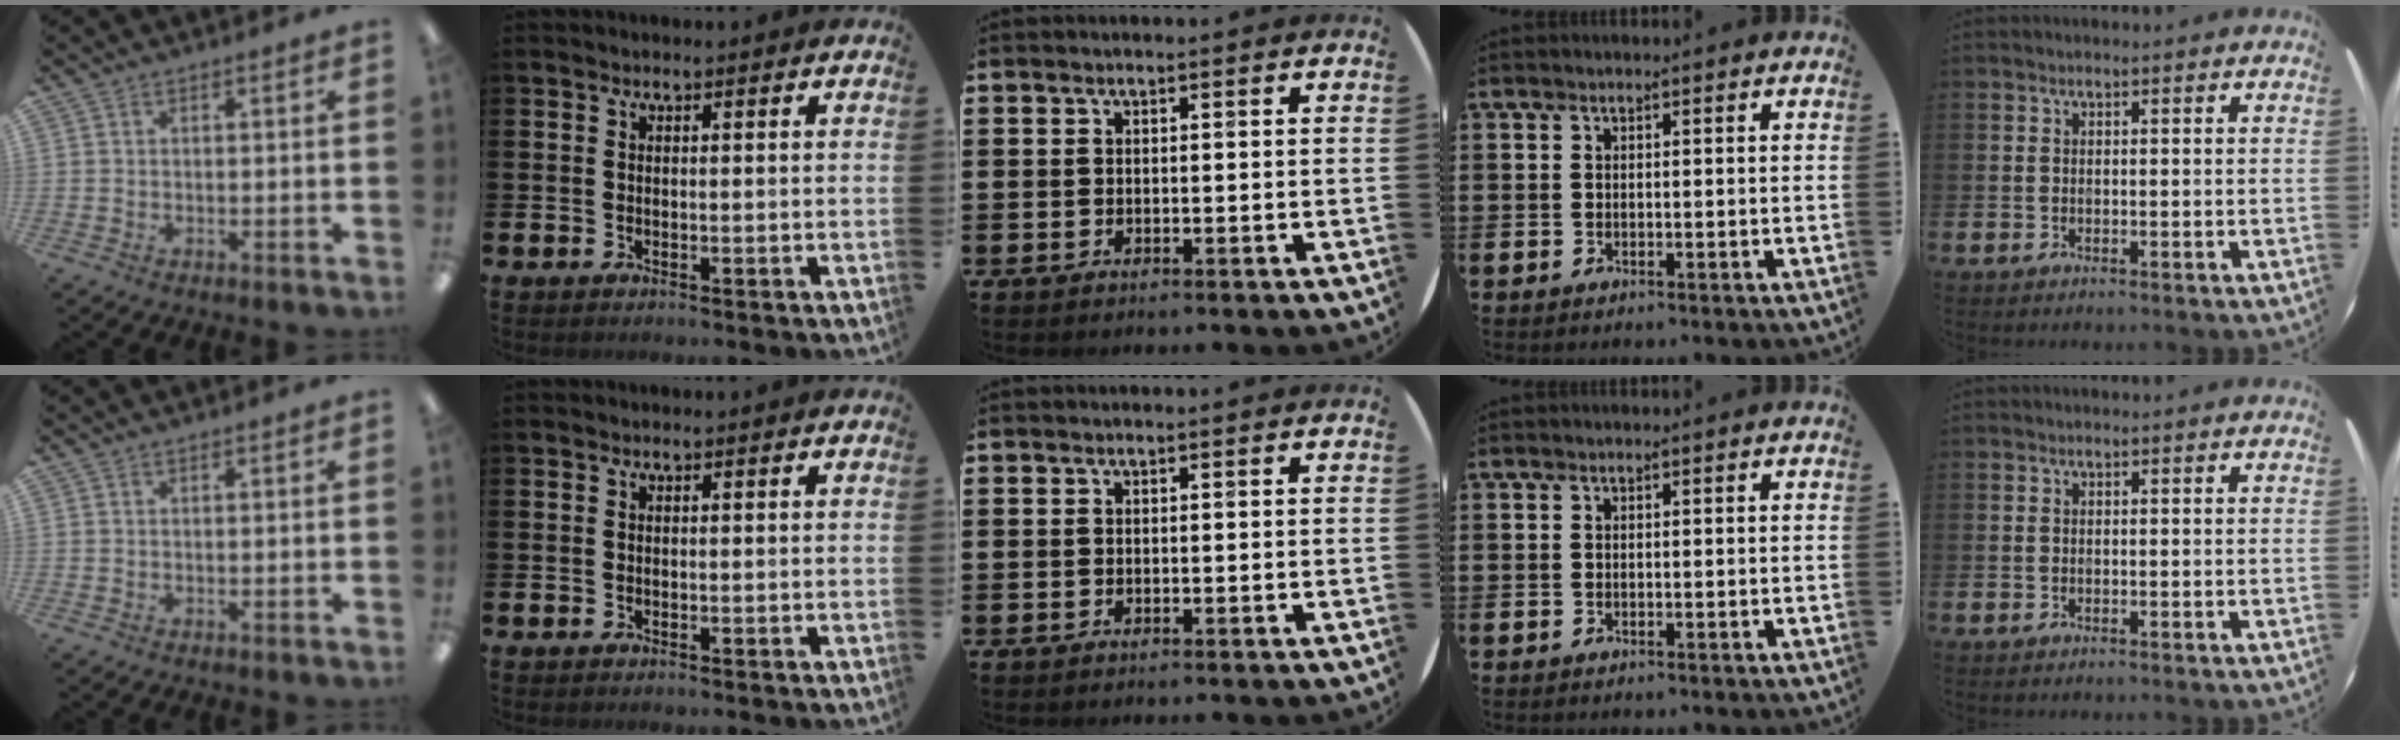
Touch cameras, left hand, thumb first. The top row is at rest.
{}